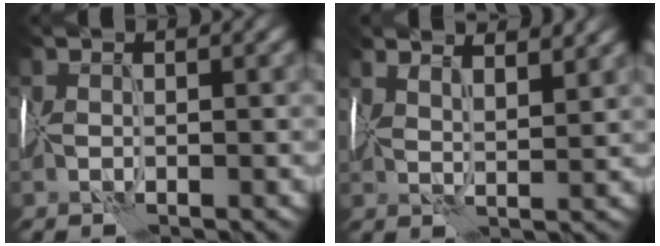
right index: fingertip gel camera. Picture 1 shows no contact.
{"total": 6.1, "force": [4.8, 1.8, 3.3], "torque": [-0.053, 0.029, 0.058]}